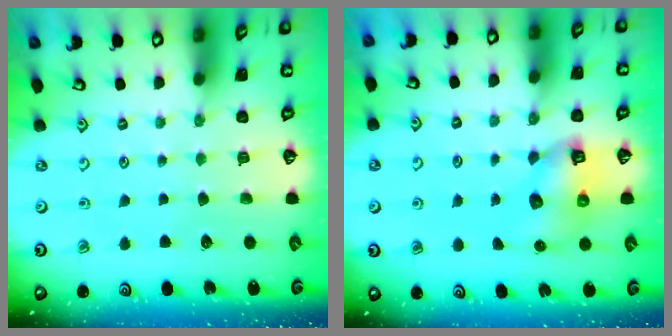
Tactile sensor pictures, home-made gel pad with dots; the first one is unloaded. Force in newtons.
{"total": 7.5, "press": 7.5, "slide": 0.9}